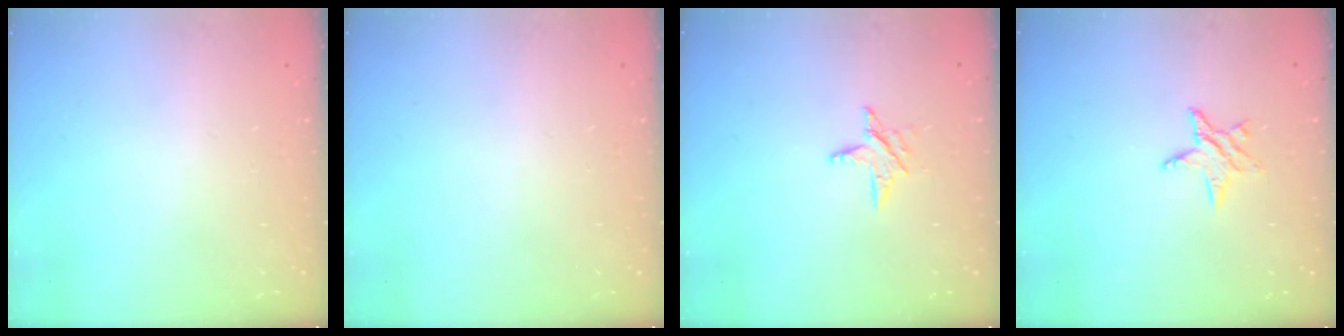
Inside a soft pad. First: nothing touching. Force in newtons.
{"total": 0.0}
{"total": 5.5, "press": 5.5, "slide": 0.6}
{"total": 5.0, "press": 4.9, "slide": 0.5}